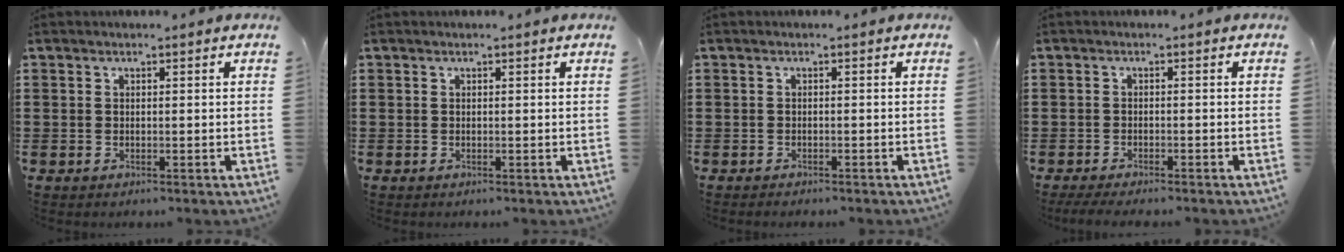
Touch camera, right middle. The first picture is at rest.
{"total": 0.0}
{"total": 0.6, "force": [-0.6, 0.0, 0.0], "torque": [-0.002, -0.001, -0.012]}
{"total": 1.6, "force": [-1.4, 0.1, 0.6], "torque": [-0.011, 0.000, -0.027]}